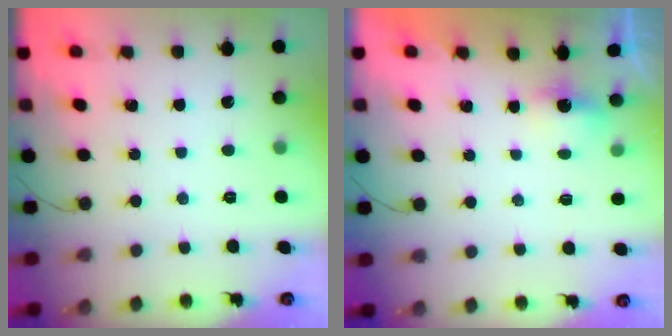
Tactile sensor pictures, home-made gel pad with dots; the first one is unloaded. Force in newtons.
{"total": 2.9, "press": 2.8, "slide": 0.8}